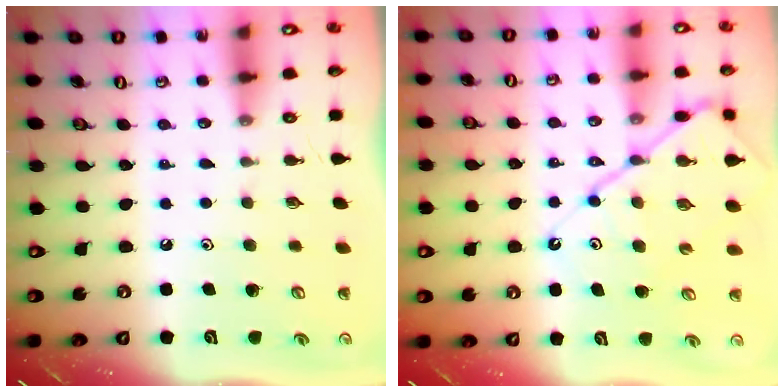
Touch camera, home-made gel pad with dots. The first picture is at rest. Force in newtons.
{"total": 12.4, "press": 12.4, "slide": 1.2}